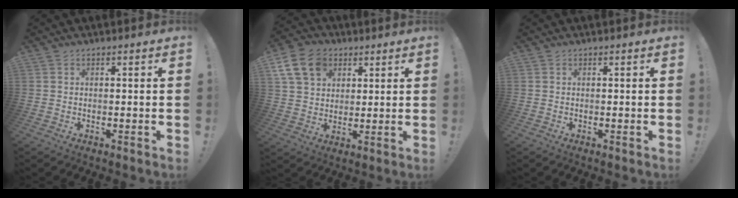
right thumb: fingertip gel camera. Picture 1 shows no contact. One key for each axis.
{"total": 13.4, "fx": 6.0, "fy": 10.1, "fz": 6.5, "tx": -0.102, "ty": -0.021, "tz": 0.121}
{"total": 0.0}